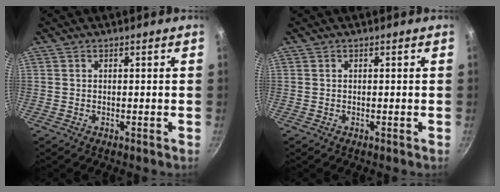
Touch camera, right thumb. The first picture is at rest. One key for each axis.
{"total": 0.0}